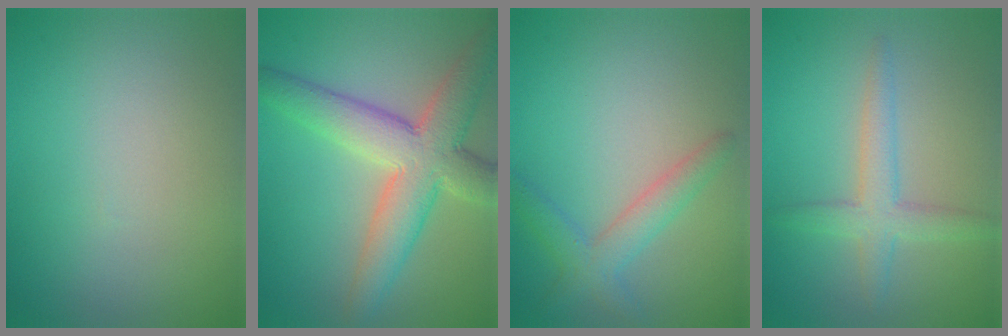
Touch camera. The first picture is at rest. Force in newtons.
{"total": 7.6, "press": 7.6, "slide": 0.5}
{"total": 2.9, "press": 2.9, "slide": 0.1}
{"total": 3.1, "press": 3.1, "slide": 0.2}